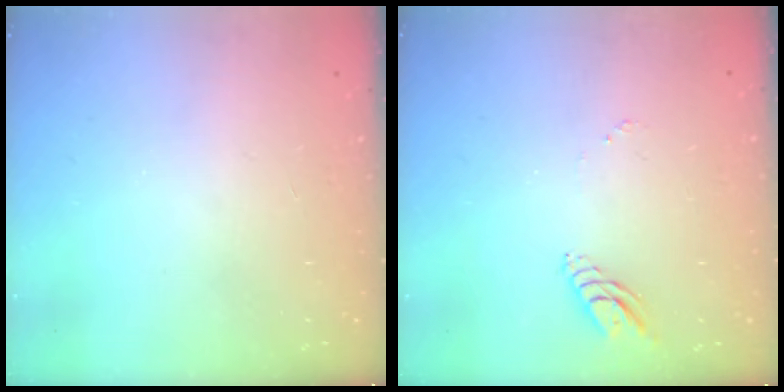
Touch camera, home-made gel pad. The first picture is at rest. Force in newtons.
{"total": 5.8, "press": 5.8, "slide": 0.4}